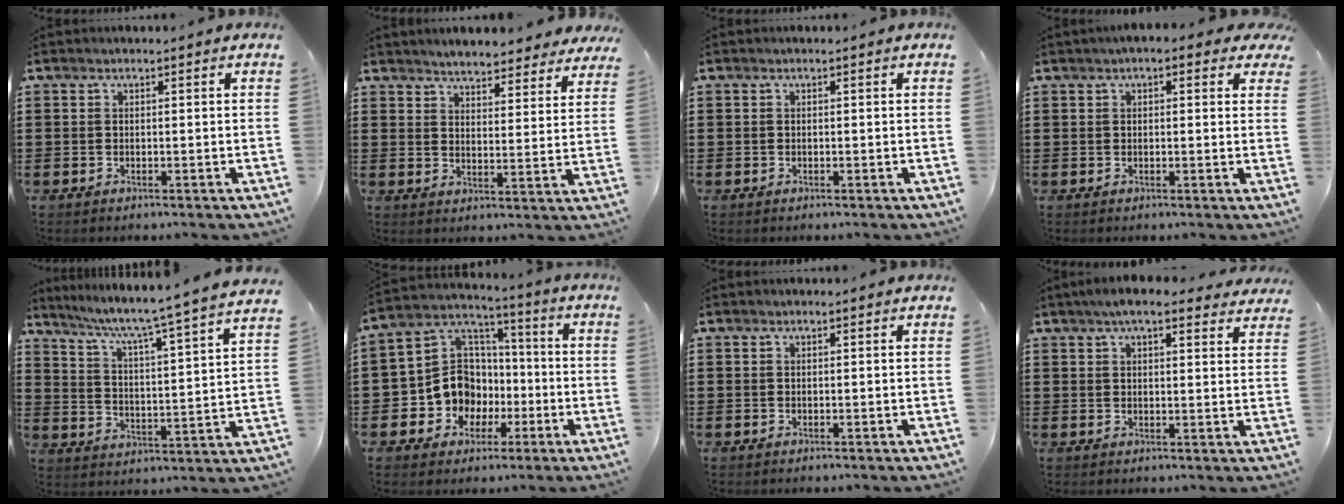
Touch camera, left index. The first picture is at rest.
{"total": 4.4, "force": [4.3, 0.2, 0.3], "torque": [-0.026, -0.019, 0.078]}
{"total": 0.0}
{"total": 2.0, "force": [1.0, 0.8, 1.5], "torque": [-0.032, 0.009, 0.016]}
{"total": 5.3, "force": [4.4, -1.2, 2.7], "torque": [-0.073, -0.047, 0.061]}
{"total": 10.9, "force": [-2.7, 9.9, 3.6], "torque": [-0.125, 0.008, -0.048]}
{"total": 0.0}
{"total": 5.4, "force": [4.3, 1.3, 3.0], "torque": [-0.069, 0.002, 0.079]}